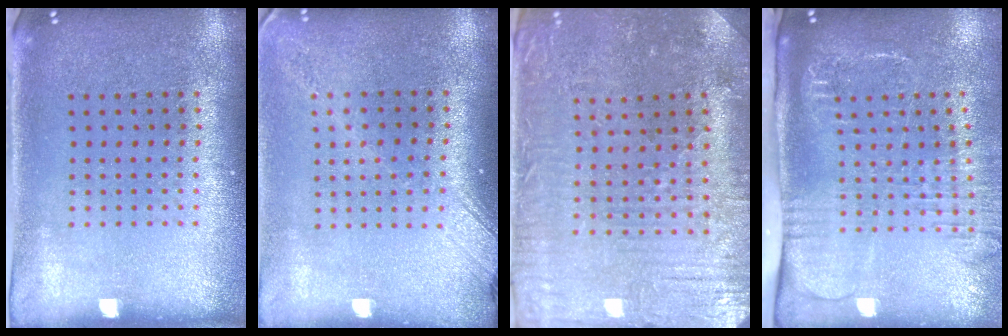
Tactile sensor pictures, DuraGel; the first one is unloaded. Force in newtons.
{"total": 1.8, "press": 1.4, "slide": 1.2}
{"total": 1.6, "press": 1.5, "slide": 0.5}
{"total": 2.6, "press": 2.0, "slide": 1.7}